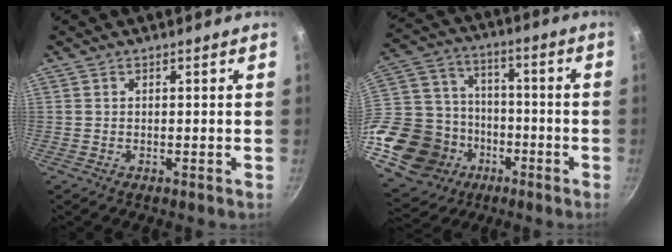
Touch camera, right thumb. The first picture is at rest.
{"total": 27.8, "force": [-11.6, 21.6, 13.1], "torque": [-0.271, 0.062, -0.187]}